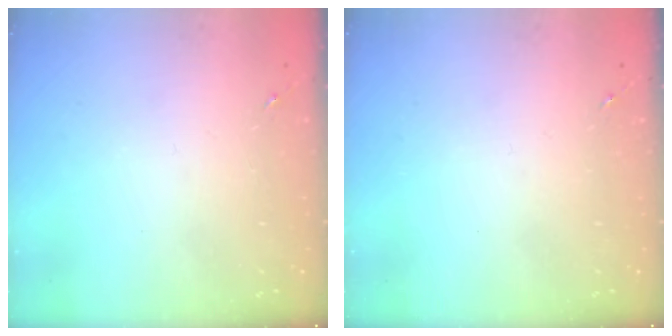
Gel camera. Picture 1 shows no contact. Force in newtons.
{"total": 0.0}